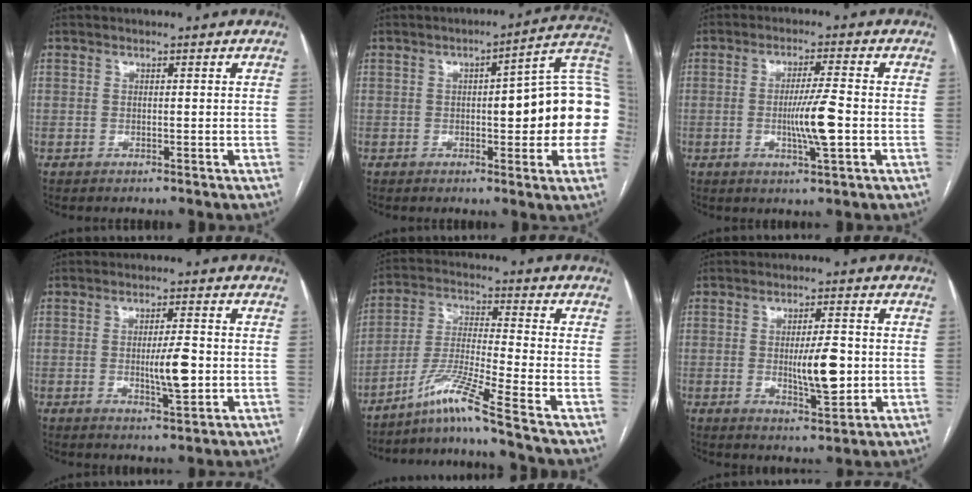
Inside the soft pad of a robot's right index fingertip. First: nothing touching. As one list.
[{"total": 17.6, "force": [-0.2, 3.3, 17.3], "torque": [-0.178, 0.034, 0.000]}, {"total": 6.8, "force": [-1.3, 0.0, 6.6], "torque": [-0.120, -0.009, -0.023]}, {"total": 5.6, "force": [-0.7, 0.9, 5.5], "torque": [-0.092, -0.006, -0.008]}, {"total": 9.3, "force": [-6.9, -2.7, 5.6], "torque": [-0.120, -0.018, -0.131]}, {"total": 7.4, "force": [-0.5, 1.8, 7.1], "torque": [-0.115, -0.007, -0.004]}]